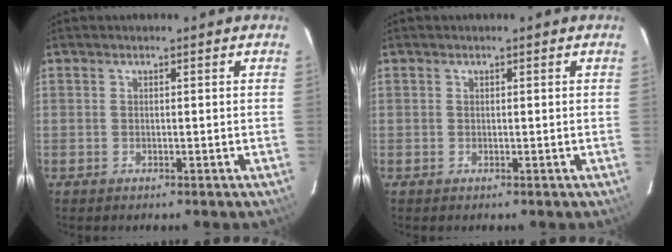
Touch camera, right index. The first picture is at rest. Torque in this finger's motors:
{"motor_torque": [0.10, 0.00, 0.01, 0.00]}